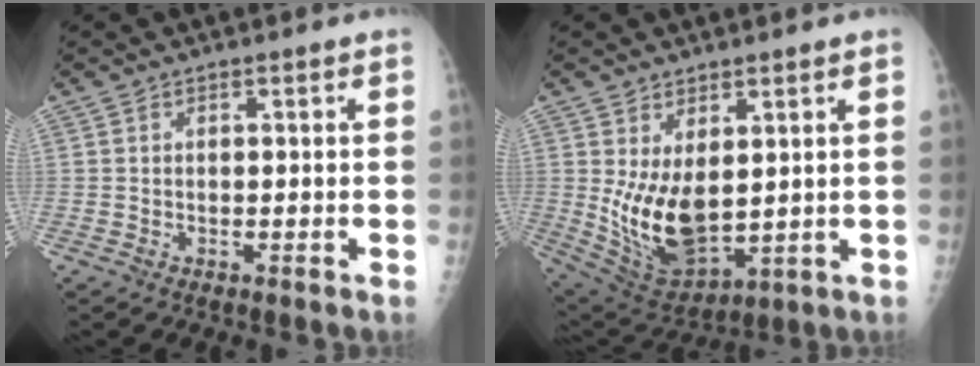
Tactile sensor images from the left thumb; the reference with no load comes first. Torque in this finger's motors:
{"motor_torque": [1.72, 1.75, 1.76, -0.53, 0.19]}